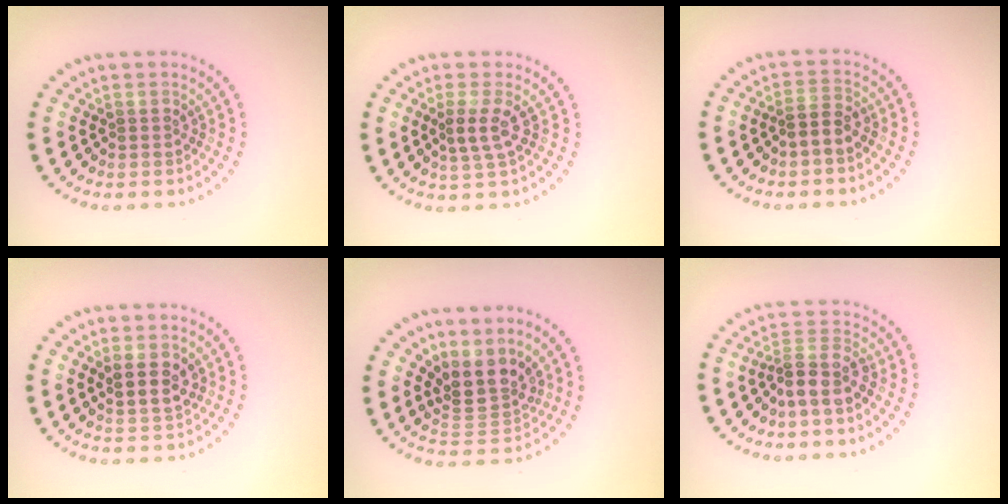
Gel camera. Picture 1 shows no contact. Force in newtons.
{"total": 2.1, "press": 1.8, "slide": 1.2}
{"total": 1.8, "press": 1.6, "slide": 0.8}
{"total": 2.7, "press": 2.5, "slide": 0.8}
{"total": 3.9, "press": 3.0, "slide": 2.5}
{"total": 3.0, "press": 2.2, "slide": 2.0}